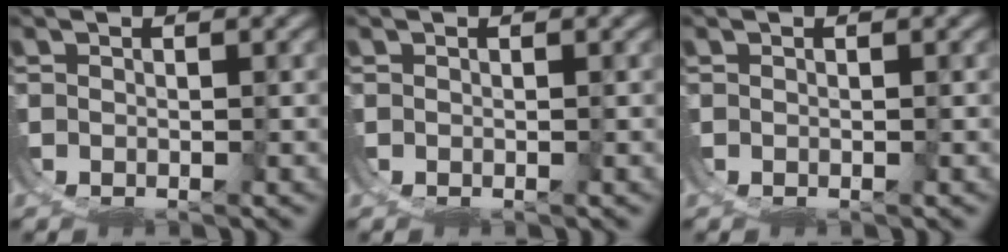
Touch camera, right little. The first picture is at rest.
{"total": 0.0}
{"total": 0.0}